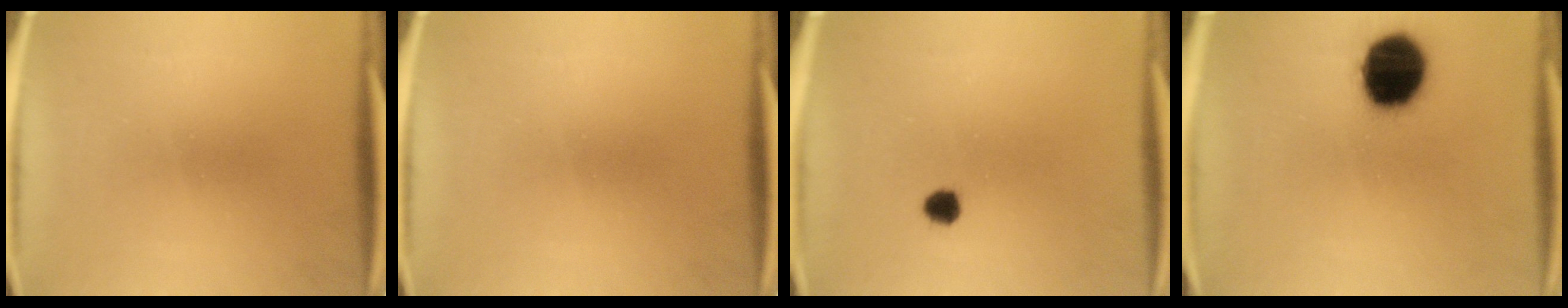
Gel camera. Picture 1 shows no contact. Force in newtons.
{"total": 0.0}
{"total": 2.4}
{"total": 17.9}